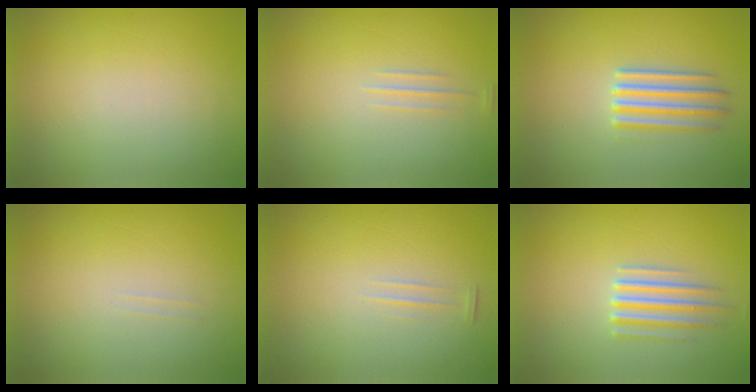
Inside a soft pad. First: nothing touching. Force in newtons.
{"total": 1.2}
{"total": 2.5}
{"total": 1.2}
{"total": 1.1}
{"total": 2.9}